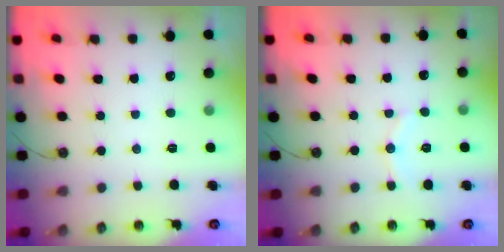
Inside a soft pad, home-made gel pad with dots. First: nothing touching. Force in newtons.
{"total": 7.1, "press": 7.1, "slide": 0.5}